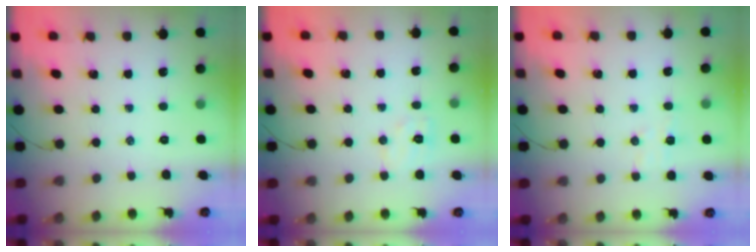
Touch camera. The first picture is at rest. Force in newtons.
{"total": 5.8, "press": 5.7, "slide": 1.1}
{"total": 4.5, "press": 4.4, "slide": 0.9}